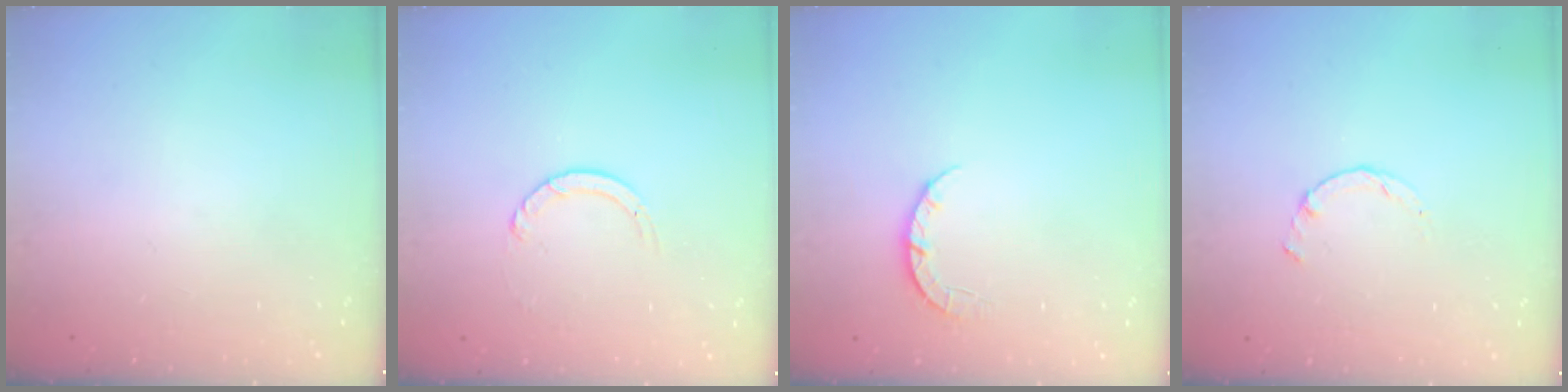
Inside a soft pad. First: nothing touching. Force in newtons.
{"total": 2.4, "press": 2.4, "slide": 0.2}
{"total": 4.0, "press": 4.0, "slide": 0.5}
{"total": 0.9, "press": 0.9, "slide": 0.3}